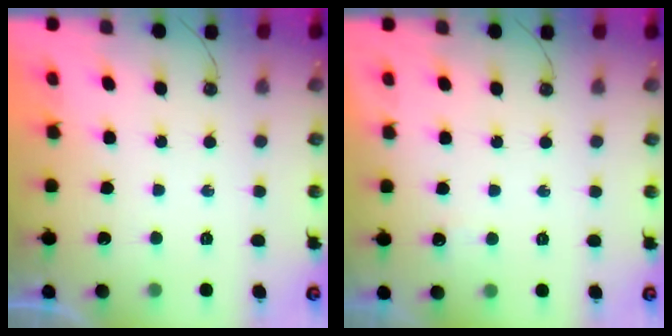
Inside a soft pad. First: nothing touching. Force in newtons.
{"total": 2.9, "press": 2.8, "slide": 0.7}